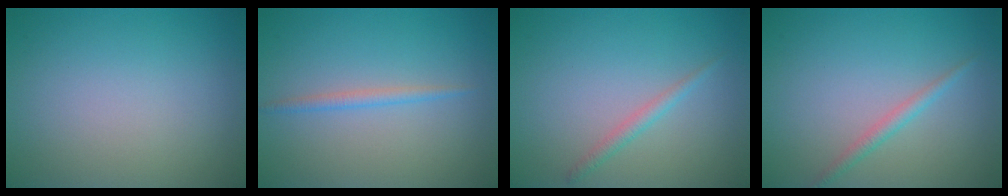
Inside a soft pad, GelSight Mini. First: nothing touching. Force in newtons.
{"total": 1.2, "press": 1.2, "slide": 0.1}
{"total": 1.2, "press": 1.2, "slide": 0.0}
{"total": 1.4, "press": 1.4, "slide": 0.1}